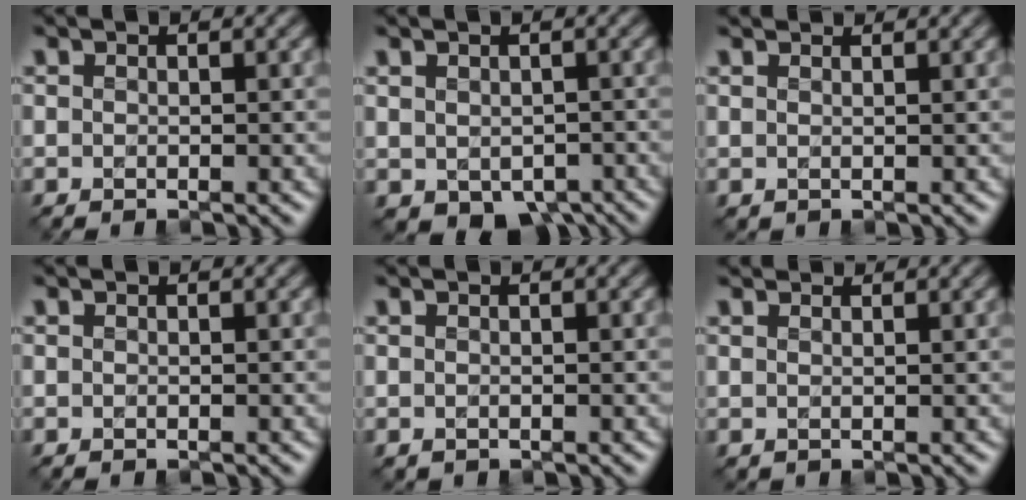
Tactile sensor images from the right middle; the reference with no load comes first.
{"total": 3.2, "force": [-1.6, 2.2, 1.8], "torque": [-0.026, -0.027, -0.002]}
{"total": 2.6, "force": [2.5, 0.6, 0.5], "torque": [-0.003, 0.002, 0.016]}
{"total": 0.0}
{"total": 0.0}
{"total": 2.8, "force": [2.6, 0.7, 0.5], "torque": [-0.006, 0.004, 0.020]}